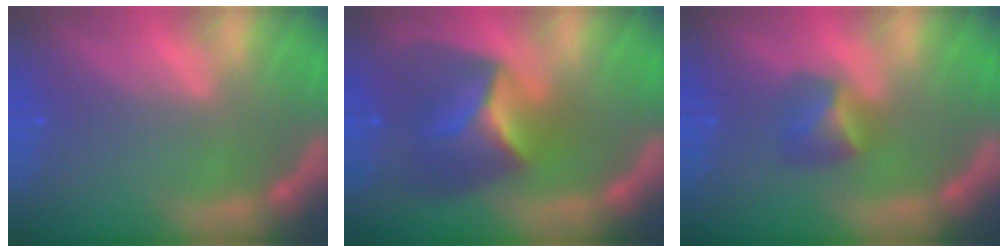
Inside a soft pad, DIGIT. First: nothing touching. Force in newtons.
{"total": 7.4}
{"total": 2.9}